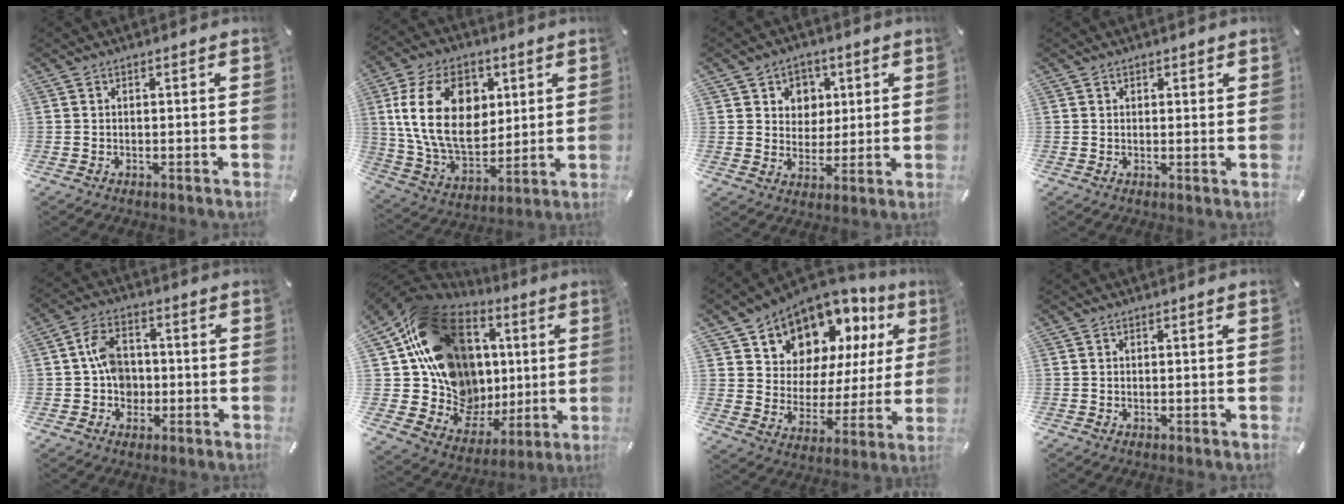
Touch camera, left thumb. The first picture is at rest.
{"total": 19.4, "force": [4.6, 13.5, 13.1], "torque": [-0.259, 0.002, 0.082]}
{"total": 6.8, "force": [2.1, 6.5, 0.7], "torque": [-0.010, -0.011, 0.034]}
{"total": 1.0, "force": [0.6, 0.7, 0.1], "torque": [0.005, -0.002, 0.010]}
{"total": 7.5, "force": [-0.3, 6.2, 4.1], "torque": [-0.072, 0.012, -0.004]}
{"total": 21.3, "force": [6.2, 16.9, 11.5], "torque": [-0.208, -0.050, 0.143]}
{"total": 11.8, "force": [9.5, 6.8, 1.7], "torque": [-0.045, -0.098, 0.169]}
{"total": 0.0}